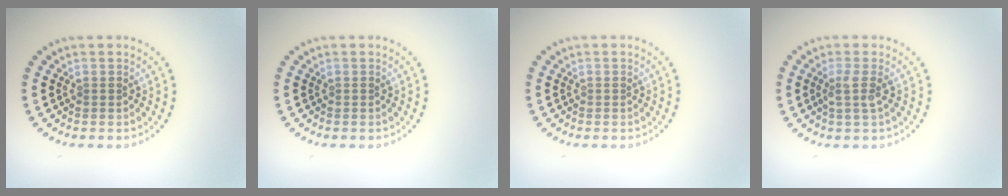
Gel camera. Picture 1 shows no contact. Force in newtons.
{"total": 0.0}
{"total": 0.0}
{"total": 1.8, "press": 1.4, "slide": 1.2}